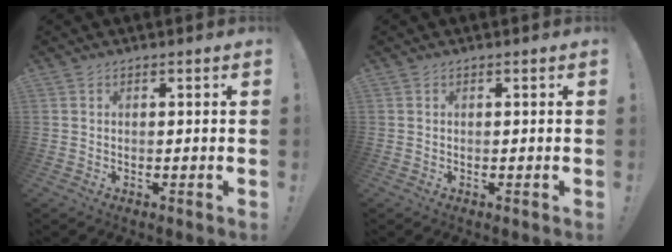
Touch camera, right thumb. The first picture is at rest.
{"total": 0.0}